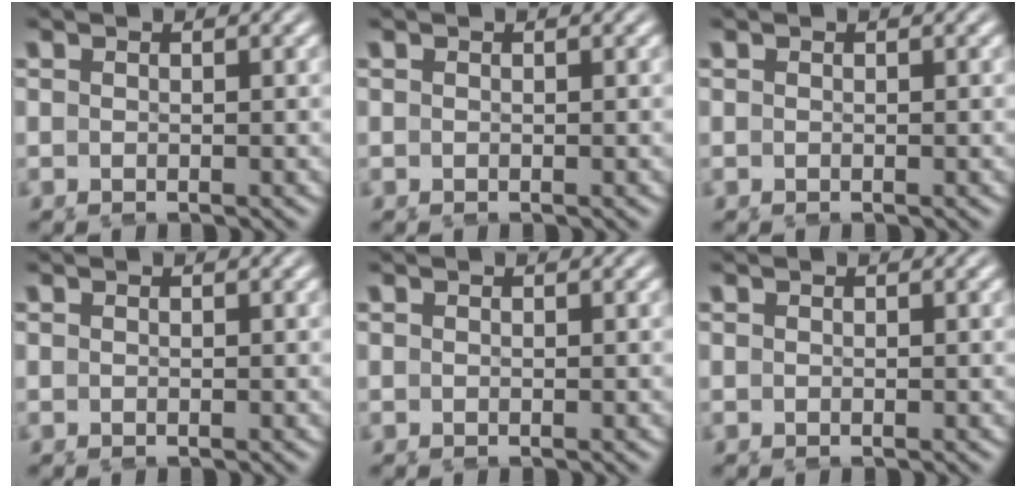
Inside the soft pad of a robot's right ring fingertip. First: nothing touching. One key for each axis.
{"total": 0.0}
{"total": 0.0}
{"total": 0.0}
{"total": 0.0}
{"total": 0.0}